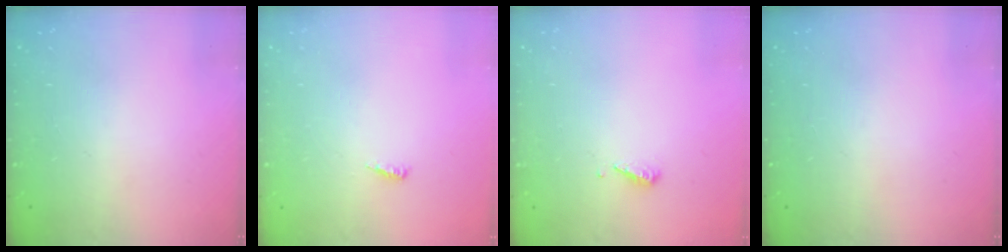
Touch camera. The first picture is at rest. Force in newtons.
{"total": 3.9, "press": 3.9, "slide": 0.4}
{"total": 3.1, "press": 3.1, "slide": 0.2}
{"total": 0.0}